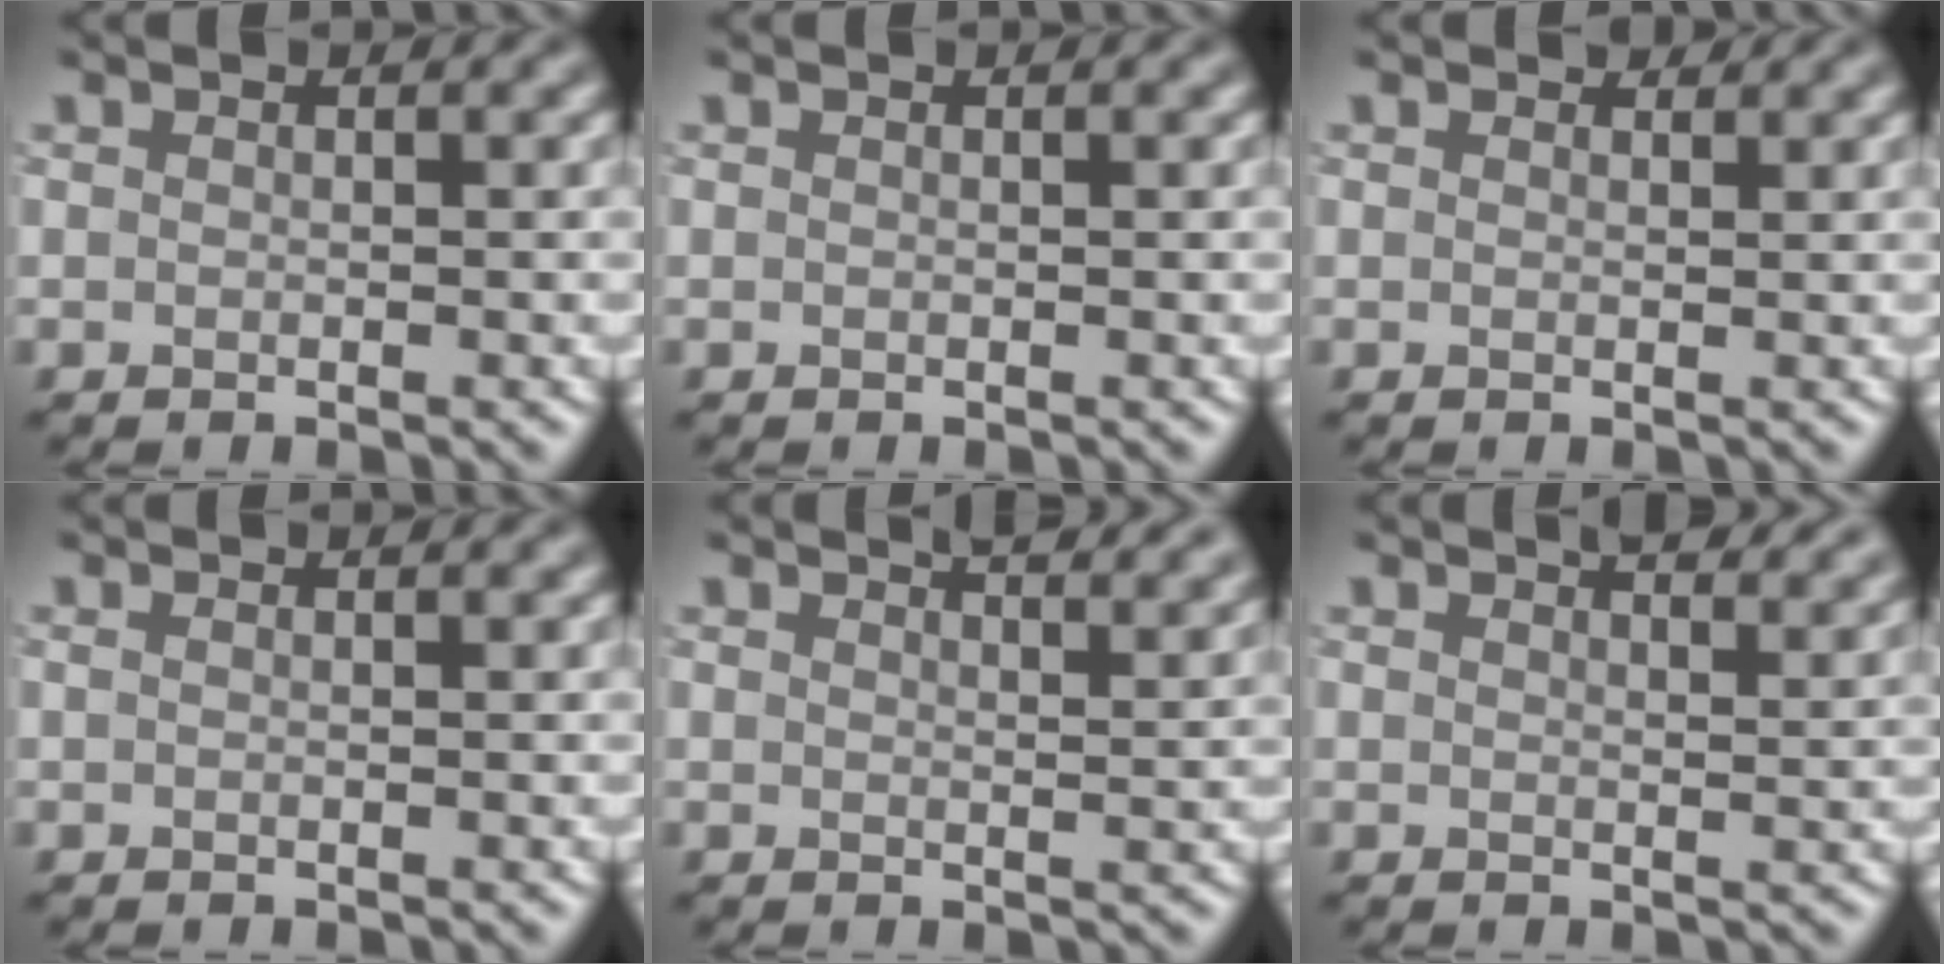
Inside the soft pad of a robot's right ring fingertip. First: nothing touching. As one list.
[{"total": 0.0}, {"total": 1.2, "force": [1.0, 0.4, 0.4], "torque": [-0.009, -0.004, 0.013]}, {"total": 0.6, "force": [0.2, 0.2, 0.5], "torque": [-0.008, 0.000, -0.002]}, {"total": 3.7, "force": [3.1, 1.1, 1.8], "torque": [-0.003, 0.015, 0.021]}, {"total": 3.2, "force": [2.7, 0.9, 1.5], "torque": [-0.010, 0.007, 0.027]}]